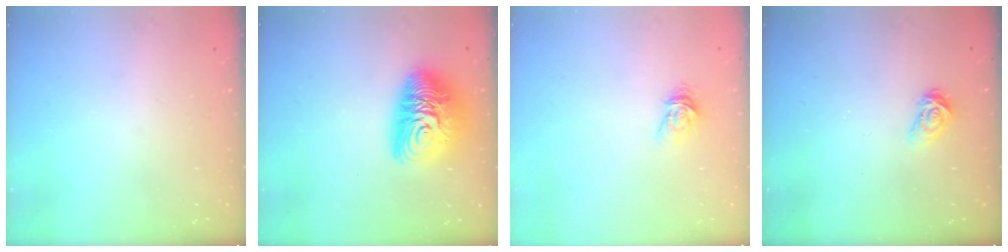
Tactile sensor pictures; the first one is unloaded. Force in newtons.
{"total": 13.9, "press": 13.9, "slide": 1.1}
{"total": 5.5, "press": 5.5, "slide": 0.4}
{"total": 3.8, "press": 3.8, "slide": 0.4}